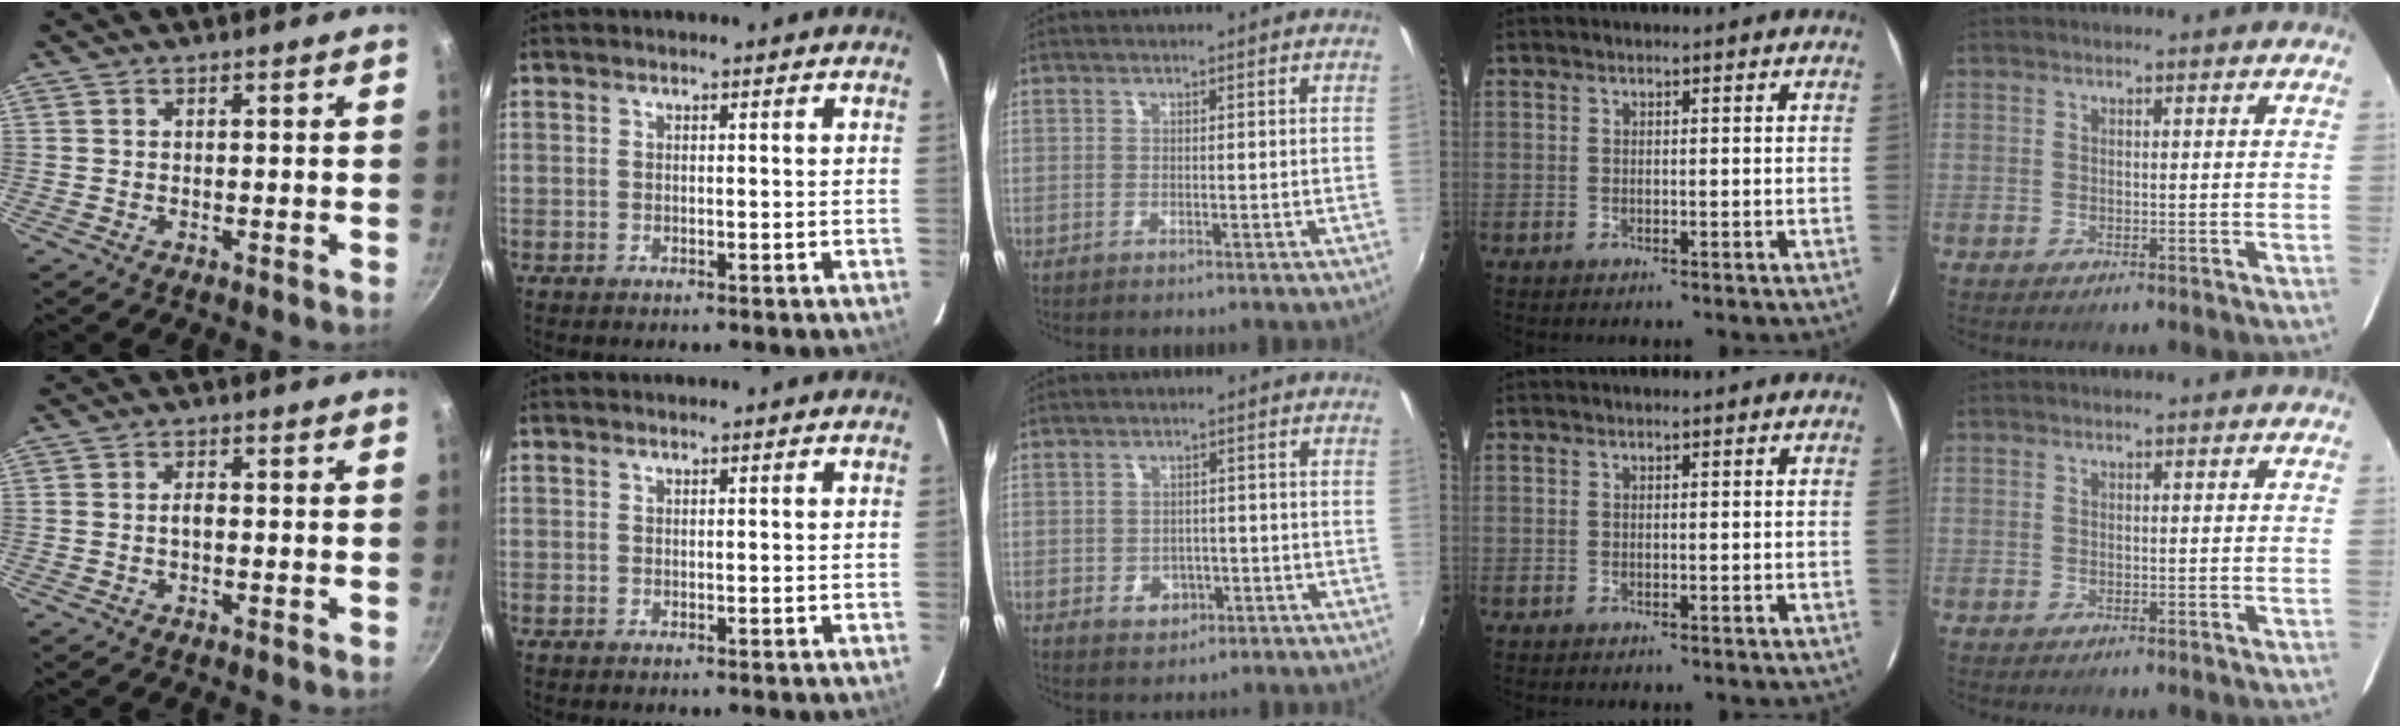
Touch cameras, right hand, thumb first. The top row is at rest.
{"thumb": {"total": 1.7, "force": [-0.3, 0.9, 1.4], "torque": [-0.021, 0.009, -0.007]}, "middle": {"total": 4.6, "force": [-1.8, 3.8, 1.9], "torque": [-0.042, 0.001, -0.018]}}